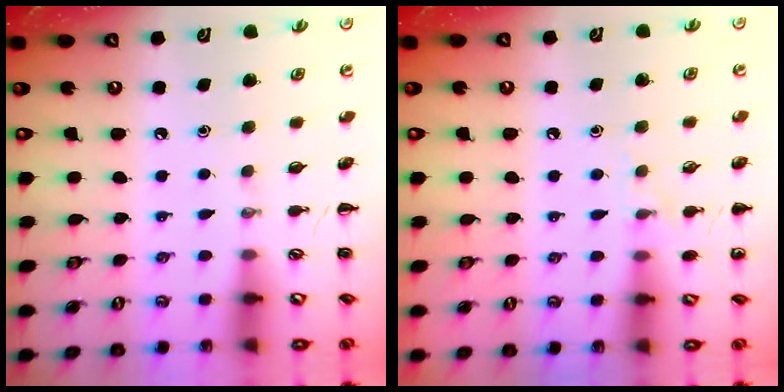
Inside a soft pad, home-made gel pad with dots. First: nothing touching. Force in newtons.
{"total": 6.0, "press": 5.7, "slide": 1.9}